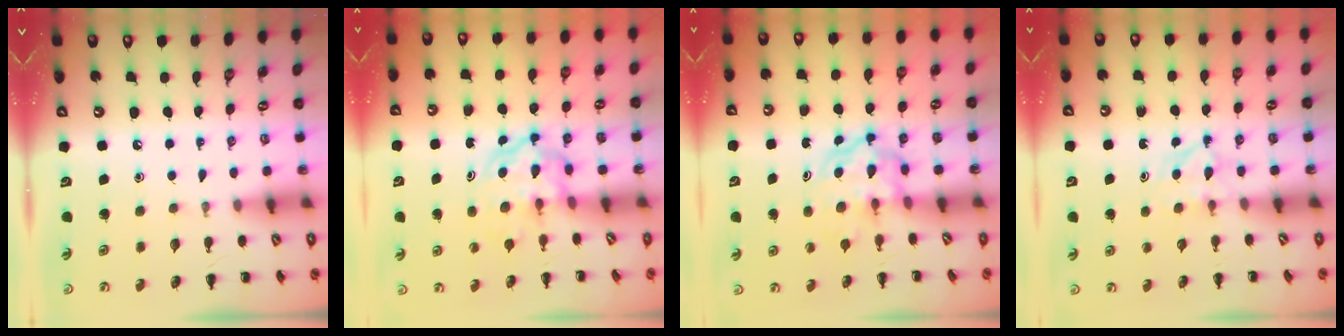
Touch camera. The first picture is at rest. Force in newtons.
{"total": 3.9, "press": 3.9, "slide": 0.5}
{"total": 3.9, "press": 3.9, "slide": 0.5}
{"total": 3.3, "press": 3.1, "slide": 1.3}